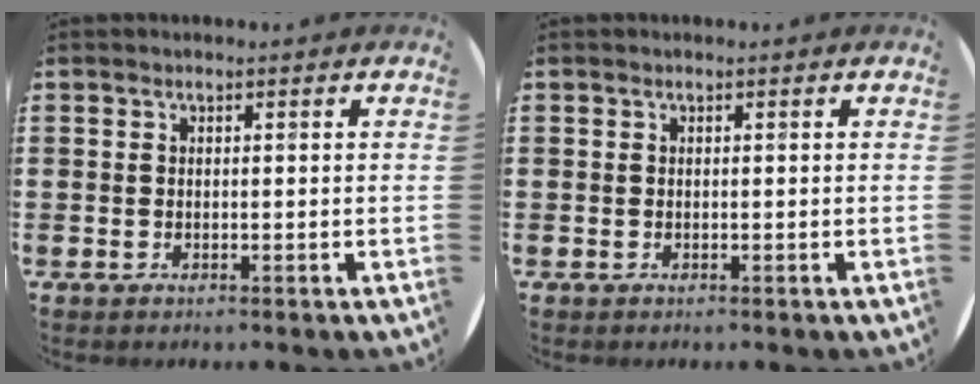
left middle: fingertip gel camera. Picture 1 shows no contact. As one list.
[{"total": 0.0}]